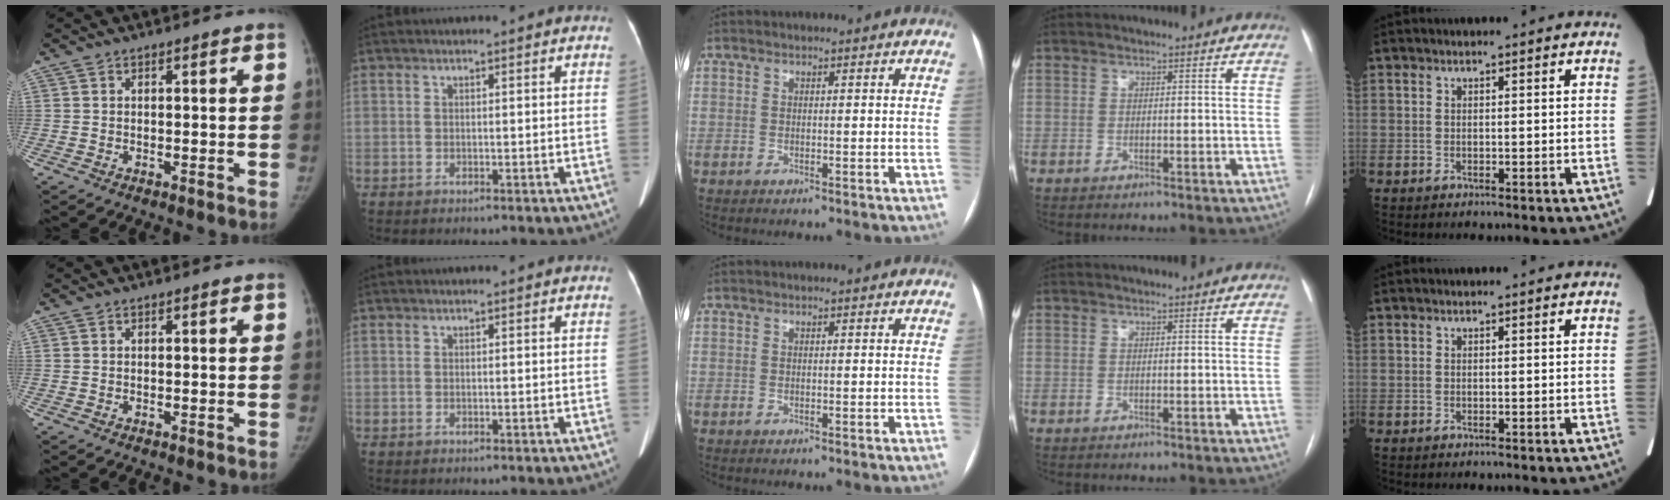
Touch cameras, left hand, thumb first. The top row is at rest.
{}